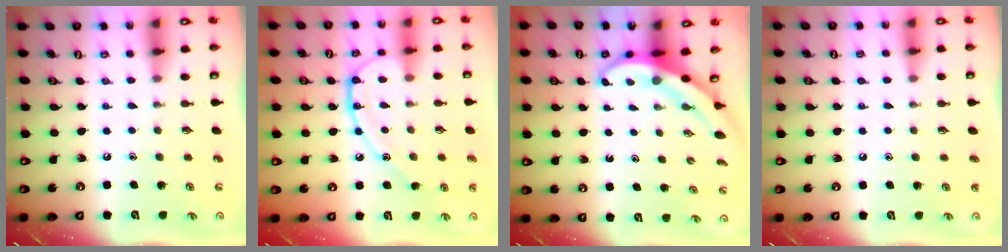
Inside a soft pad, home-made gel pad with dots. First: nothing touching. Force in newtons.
{"total": 11.5, "press": 11.5, "slide": 0.4}
{"total": 3.7, "press": 3.7, "slide": 0.3}
{"total": 0.8, "press": 0.8, "slide": 0.1}